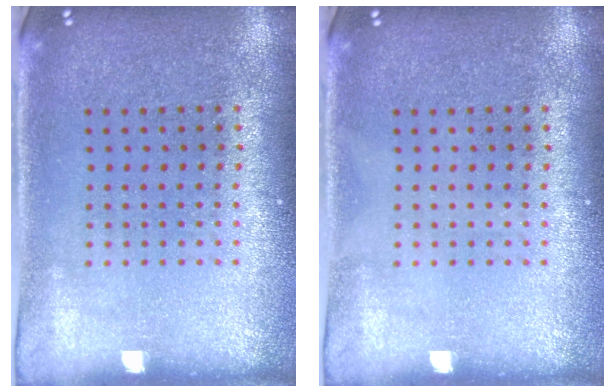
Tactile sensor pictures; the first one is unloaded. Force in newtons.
{"total": 0.0}